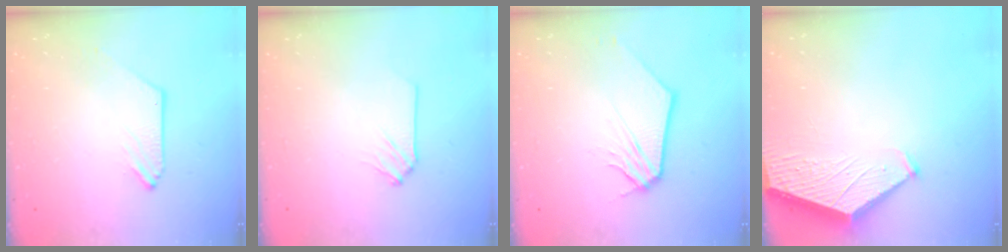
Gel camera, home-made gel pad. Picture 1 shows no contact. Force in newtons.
{"total": 0.0}
{"total": 1.8, "press": 1.8, "slide": 0.3}
{"total": 3.1, "press": 3.0, "slide": 0.3}